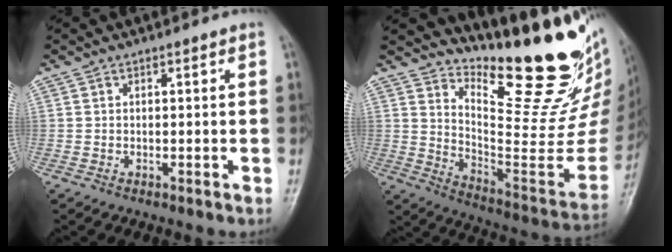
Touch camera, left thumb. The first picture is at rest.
{"total": 25.1, "force": [19.7, 6.4, 14.2], "torque": [-0.166, -0.169, 0.285]}